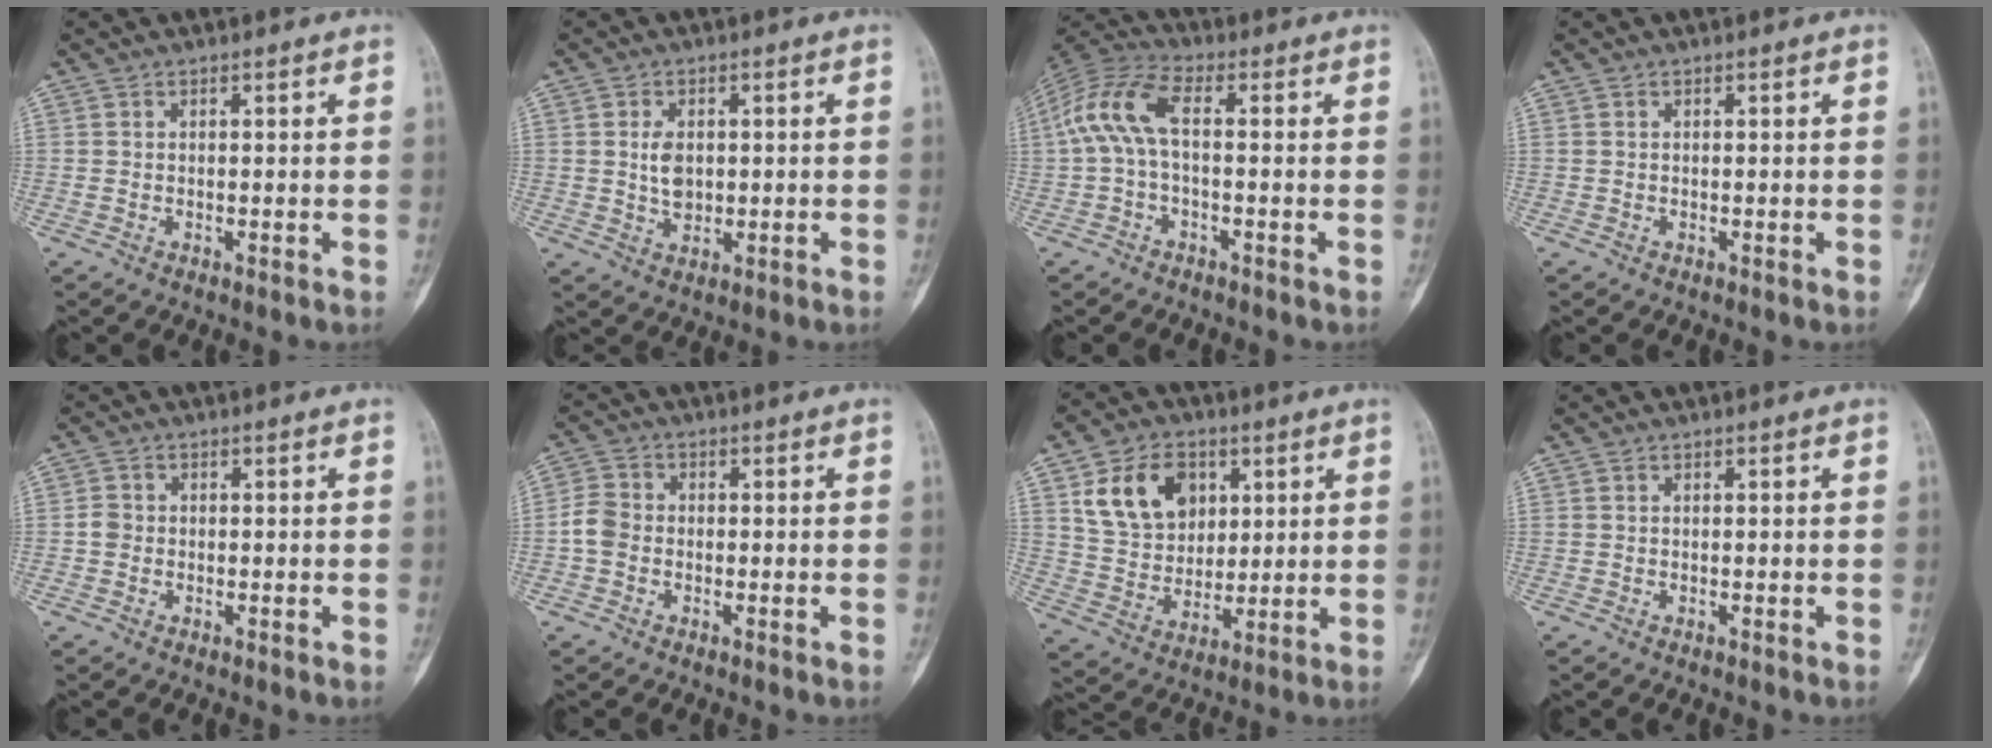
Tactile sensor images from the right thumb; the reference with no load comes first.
{"total": 3.2, "force": [0.3, 2.2, 2.3], "torque": [-0.033, -0.002, 0.007]}
{"total": 9.3, "force": [0.1, 3.9, 8.4], "torque": [-0.196, 0.035, -0.007]}
{"total": 0.0}
{"total": 1.8, "force": [-0.5, 1.5, 0.8], "torque": [-0.008, 0.005, -0.015]}
{"total": 4.0, "force": [-1.1, 3.1, 2.2], "torque": [-0.037, 0.007, -0.033]}
{"total": 13.7, "force": [5.2, 10.2, 7.7], "torque": [-0.097, -0.013, 0.099]}
{"total": 0.0}